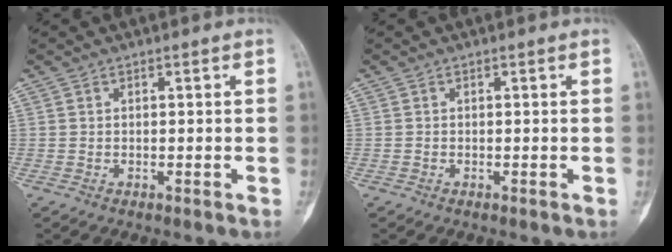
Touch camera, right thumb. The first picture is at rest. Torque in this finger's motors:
{"motor_torque": [0.01, 0.03, 0.13, 0.03, 0.02]}